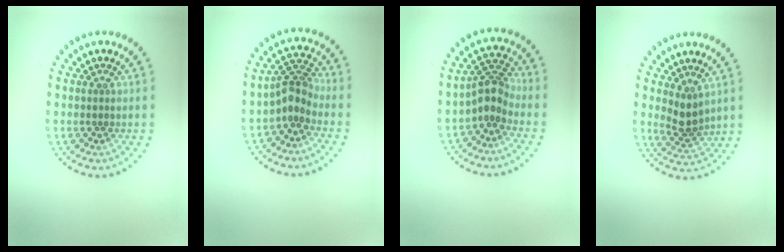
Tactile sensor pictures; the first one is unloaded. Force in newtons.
{"total": 2.8, "press": 2.1, "slide": 1.8}
{"total": 2.9, "press": 2.2, "slide": 1.8}
{"total": 2.3, "press": 1.9, "slide": 1.3}